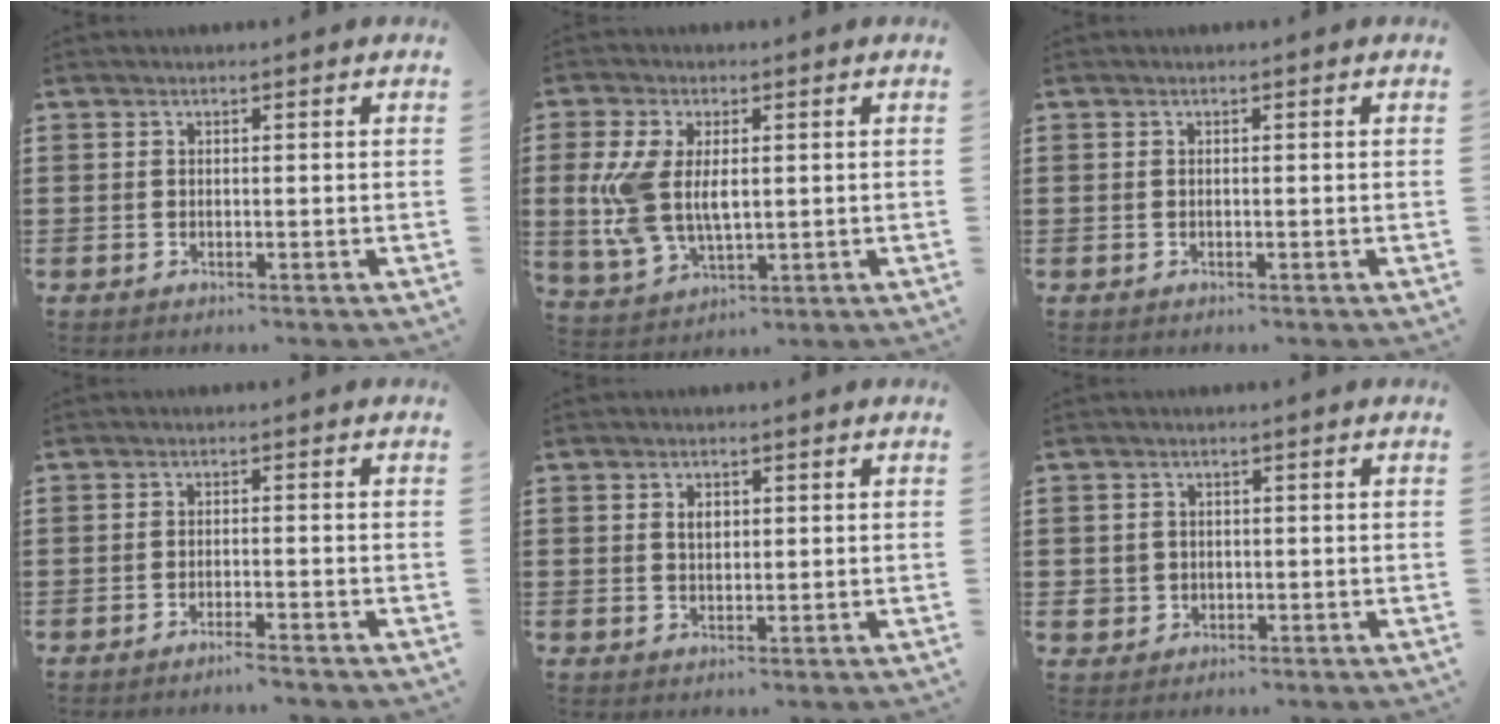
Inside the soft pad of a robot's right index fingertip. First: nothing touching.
{"total": 8.1, "force": [0.8, 4.6, 6.6], "torque": [-0.164, 0.002, 0.009]}
{"total": 0.0}
{"total": 1.9, "force": [-1.7, -0.2, 0.7], "torque": [-0.013, 0.000, -0.032]}
{"total": 1.8, "force": [0.5, 1.1, 1.3], "torque": [-0.029, 0.005, 0.009]}
{"total": 2.0, "force": [-0.2, 2.0, 0.1], "torque": [-0.011, 0.008, -0.008]}